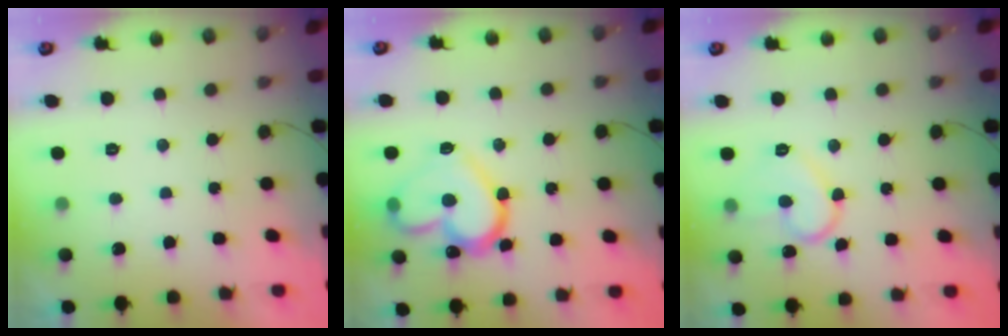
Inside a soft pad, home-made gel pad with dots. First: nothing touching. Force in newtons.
{"total": 19.2, "press": 19.1, "slide": 2.2}
{"total": 11.4, "press": 11.3, "slide": 0.9}